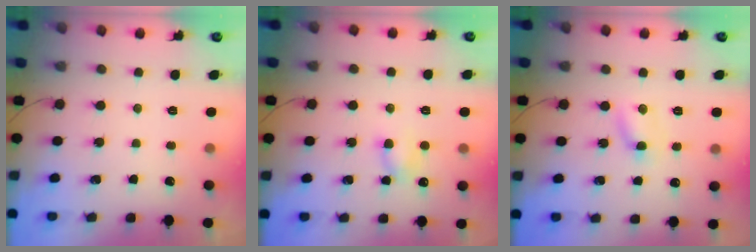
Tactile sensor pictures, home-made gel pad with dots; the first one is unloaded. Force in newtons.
{"total": 4.5, "press": 4.4, "slide": 0.9}
{"total": 4.3, "press": 4.1, "slide": 1.3}